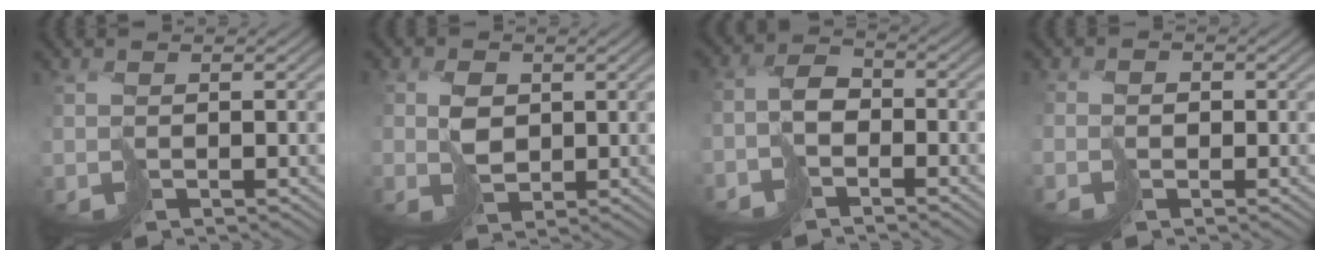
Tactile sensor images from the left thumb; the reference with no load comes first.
{"total": 2.1, "force": [1.0, 1.6, 1.0], "torque": [-0.014, 0.007, 0.024]}
{"total": 3.5, "force": [-2.8, 1.8, 1.2], "torque": [-0.013, 0.010, -0.062]}
{"total": 1.1, "force": [-0.7, 0.7, -0.6], "torque": [0.025, 0.001, -0.017]}